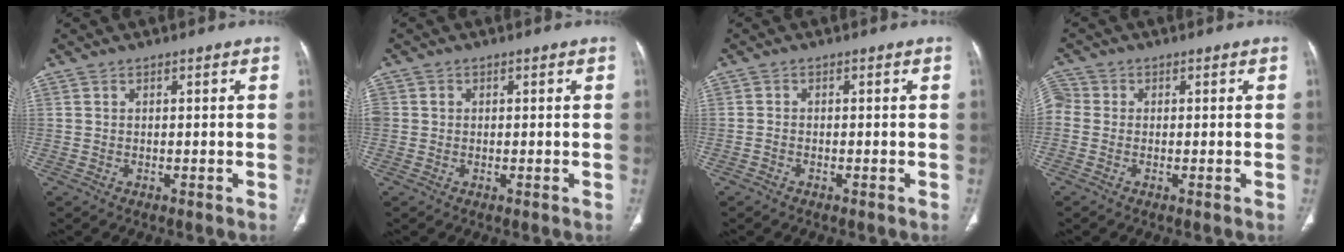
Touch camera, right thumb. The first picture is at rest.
{"total": 2.0, "force": [0.2, 1.8, 0.8], "torque": [-0.017, 0.008, 0.007]}
{"total": 0.8, "force": [-0.6, 0.5, 0.4], "torque": [-0.010, 0.003, -0.013]}
{"total": 3.6, "force": [-0.2, 2.9, 2.2], "torque": [-0.056, 0.009, -0.016]}